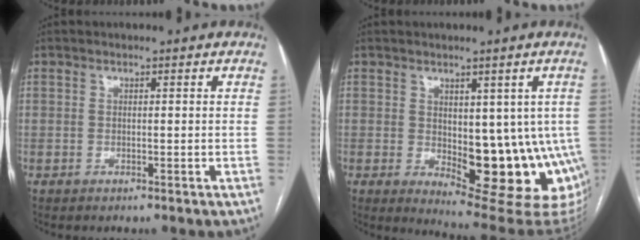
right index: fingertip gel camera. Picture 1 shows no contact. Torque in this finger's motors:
{"motor_torque": [1.22, -0.72, 0.31, 0.05]}